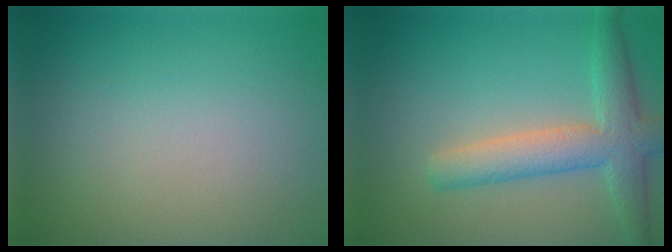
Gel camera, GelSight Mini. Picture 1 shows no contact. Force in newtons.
{"total": 5.0, "press": 5.0, "slide": 0.3}